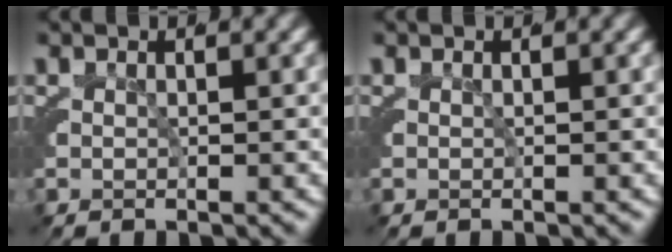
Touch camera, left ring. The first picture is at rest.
{"total": 0.0}